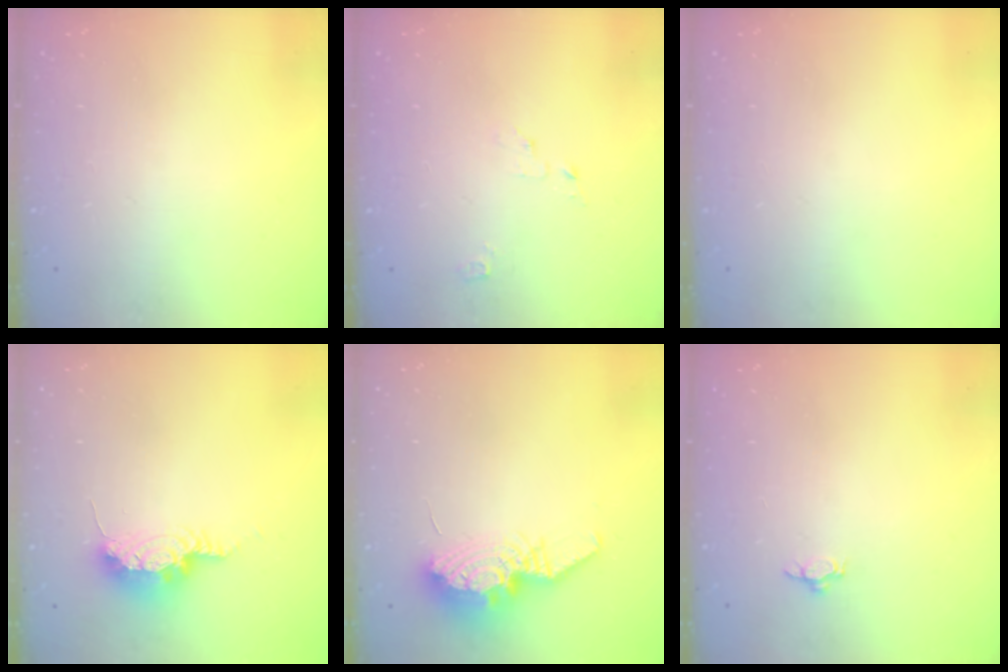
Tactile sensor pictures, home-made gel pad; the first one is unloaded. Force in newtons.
{"total": 2.4, "press": 2.4, "slide": 0.3}
{"total": 0.0}
{"total": 8.3, "press": 8.1, "slide": 1.9}
{"total": 10.2, "press": 10.1, "slide": 0.8}
{"total": 2.7, "press": 2.6, "slide": 1.0}